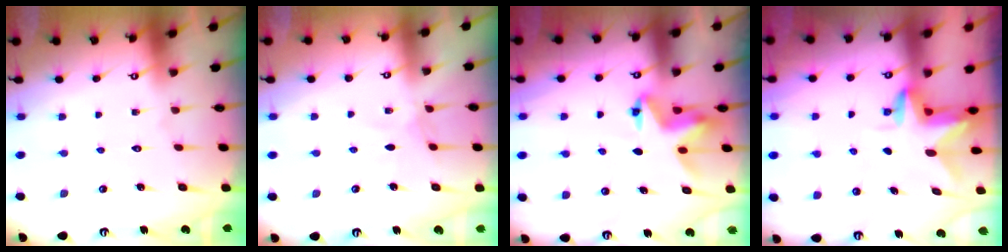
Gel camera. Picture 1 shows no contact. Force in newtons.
{"total": 2.7, "press": 2.7, "slide": 0.4}
{"total": 4.8, "press": 4.7, "slide": 0.3}
{"total": 3.2, "press": 3.2, "slide": 0.3}